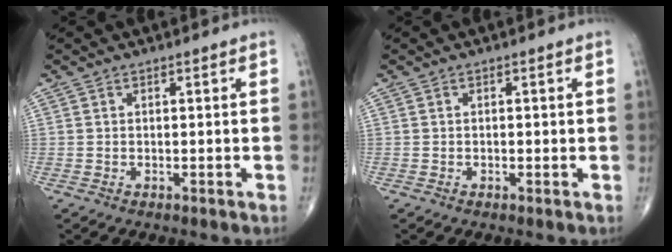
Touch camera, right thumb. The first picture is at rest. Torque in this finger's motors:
{"motor_torque": [-0.27, -0.06, -0.26, -0.11, 0.04]}